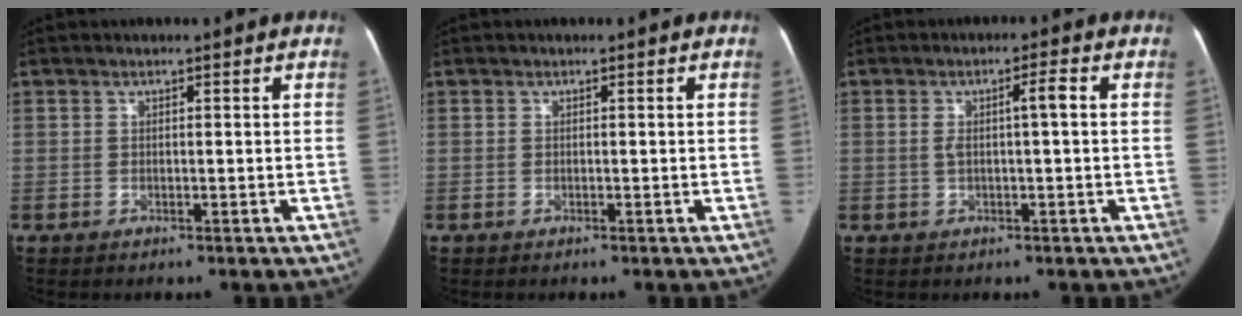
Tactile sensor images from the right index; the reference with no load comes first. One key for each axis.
{"total": 0.0}
{"total": 3.6, "fx": 0.3, "fy": 0.5, "fz": 3.5, "tx": -0.066, "ty": 0.015, "tz": 0.007}